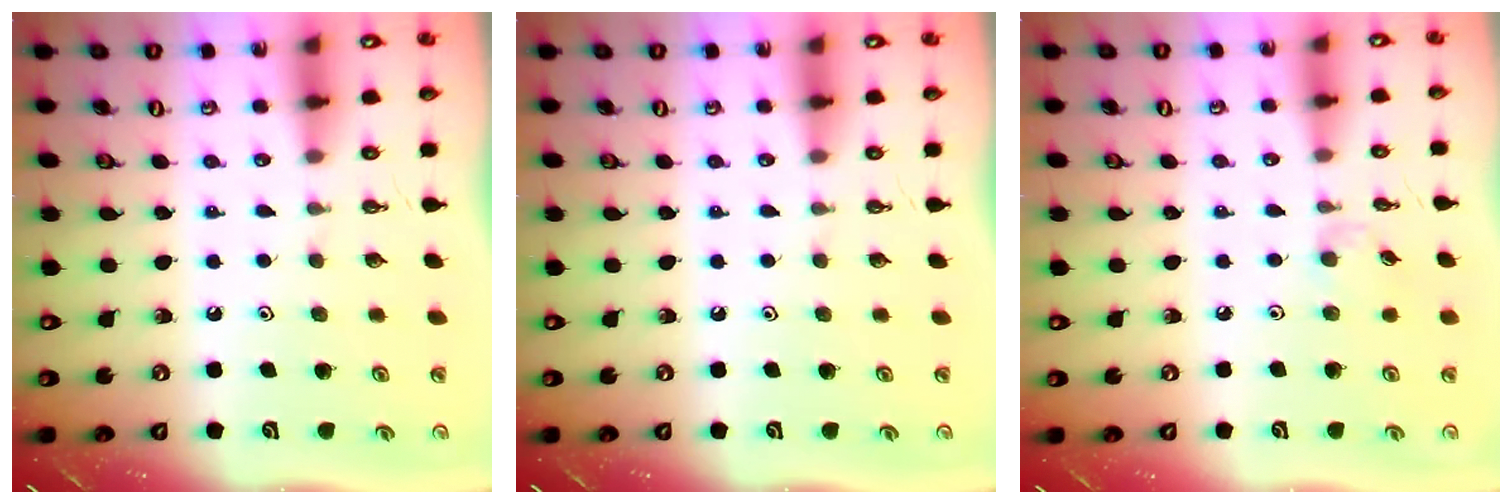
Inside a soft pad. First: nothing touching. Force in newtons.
{"total": 0.0}
{"total": 2.9, "press": 2.8, "slide": 0.5}